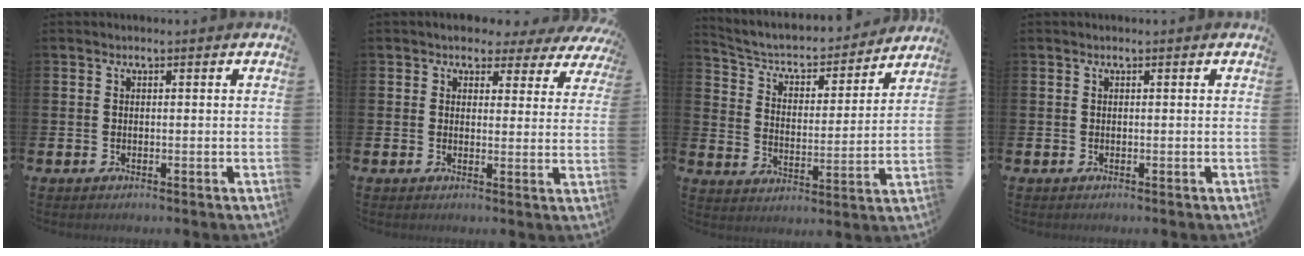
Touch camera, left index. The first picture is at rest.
{"total": 3.1, "force": [2.4, 1.9, 0.7], "torque": [-0.014, -0.019, 0.034]}
{"total": 5.5, "force": [4.9, 1.8, 1.5], "torque": [-0.058, -0.041, 0.077]}
{"total": 0.0}